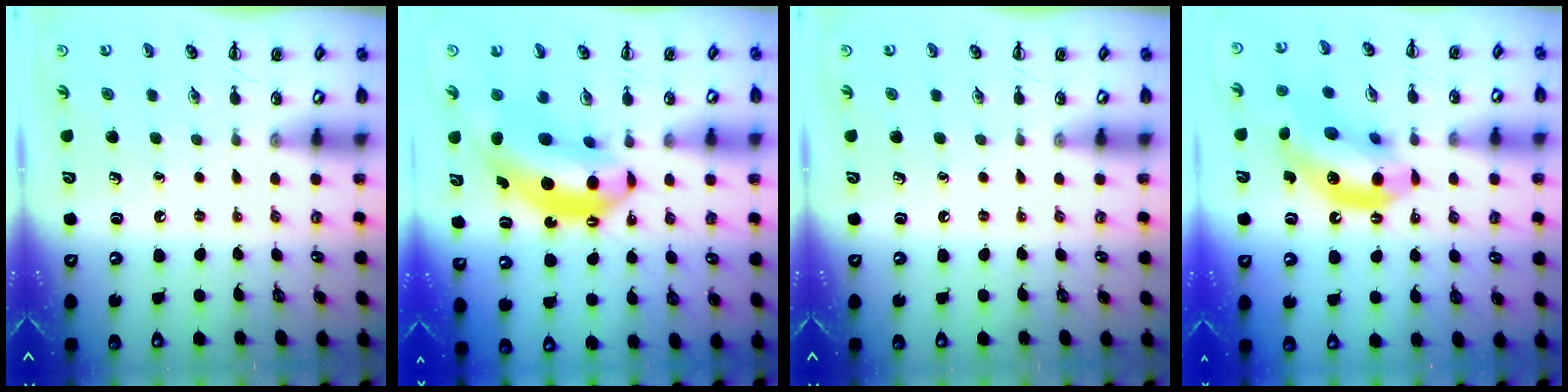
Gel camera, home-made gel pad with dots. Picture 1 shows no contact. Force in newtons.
{"total": 11.8, "press": 11.3, "slide": 3.3}
{"total": 0.0}
{"total": 14.3, "press": 13.8, "slide": 3.6}